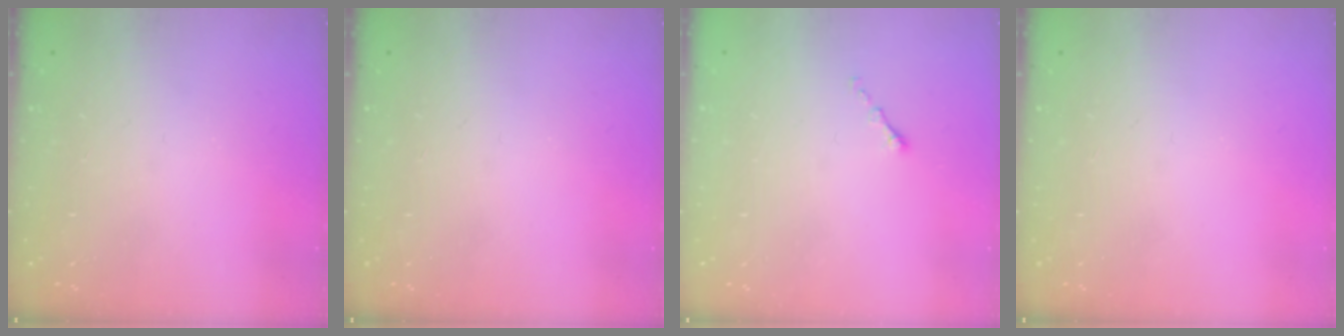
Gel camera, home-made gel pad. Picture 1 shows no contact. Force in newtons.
{"total": 0.0}
{"total": 0.0}
{"total": 0.0}